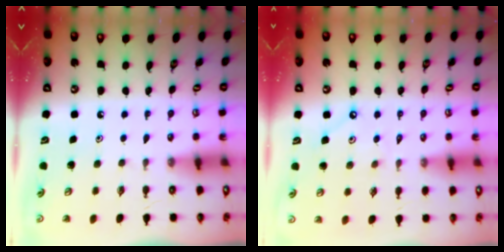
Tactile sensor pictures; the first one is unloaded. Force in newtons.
{"total": 3.3, "press": 3.3, "slide": 0.6}